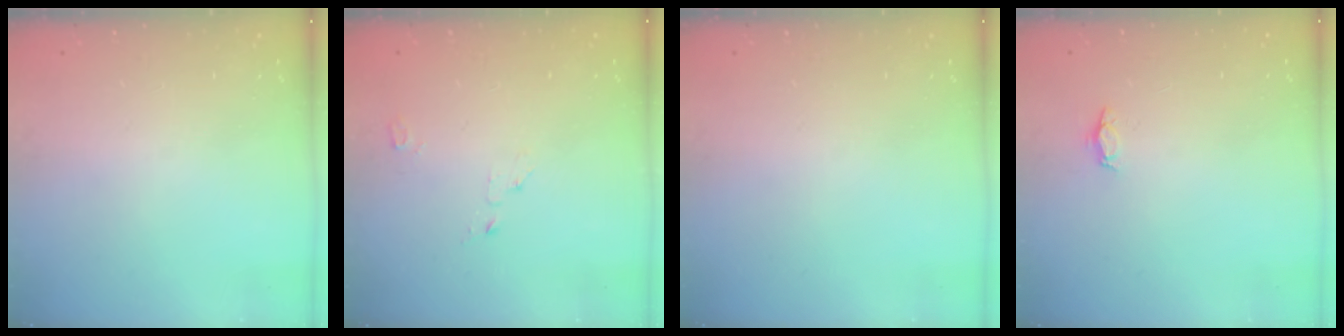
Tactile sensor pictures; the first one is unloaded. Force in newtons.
{"total": 2.4, "press": 2.4, "slide": 0.3}
{"total": 0.0}
{"total": 3.2, "press": 3.1, "slide": 0.4}